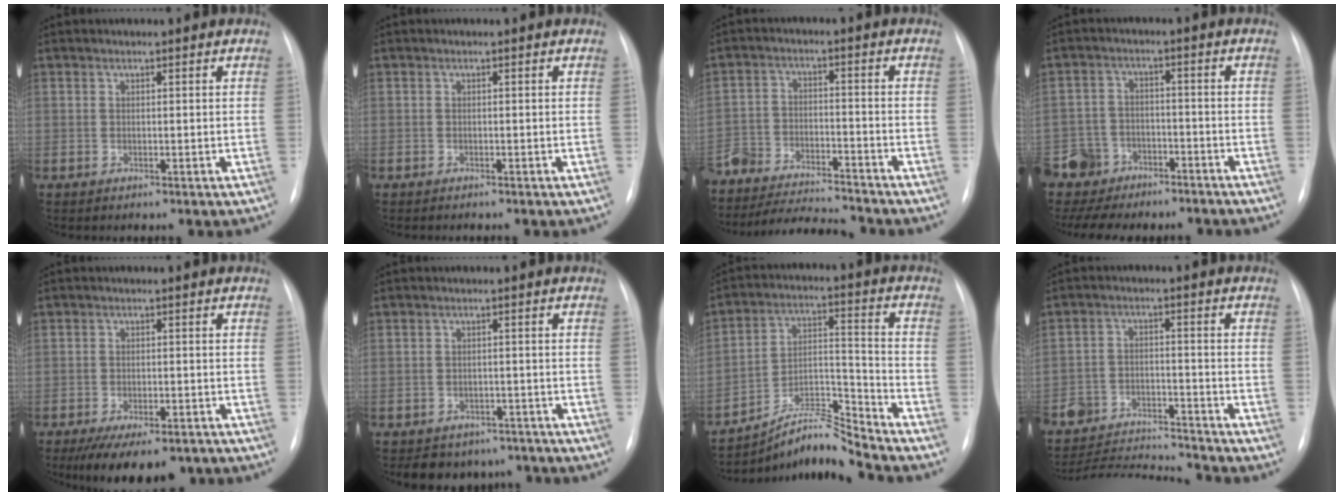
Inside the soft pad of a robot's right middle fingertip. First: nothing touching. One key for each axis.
{"total": 0.9, "fx": -0.8, "fy": 0.1, "fz": 0.2, "tx": -0.006, "ty": -0.003, "tz": -0.013}
{"total": 19.4, "fx": -18.0, "fy": 2.3, "fz": 6.7, "tx": -0.157, "ty": -0.022, "tz": -0.287}
{"total": 9.7, "fx": -8.1, "fy": 5.2, "fz": 1.1, "tx": -0.032, "ty": 0.015, "tz": -0.130}
{"total": 11.7, "fx": -8.7, "fy": 4.6, "fz": 6.3, "tx": -0.094, "ty": -0.009, "tz": -0.120}
{"total": 7.4, "fx": -6.1, "fy": 4.2, "fz": 0.6, "tx": 0.005, "ty": 0.016, "tz": -0.071}
{"total": 9.8, "fx": -9.6, "fy": -1.4, "fz": 1.6, "tx": -0.033, "ty": 0.035, "tz": -0.171}
{"total": 13.9, "fx": -13.7, "fy": -0.4, "fz": 2.0, "tx": -0.032, "ty": 0.002, "tz": -0.222}